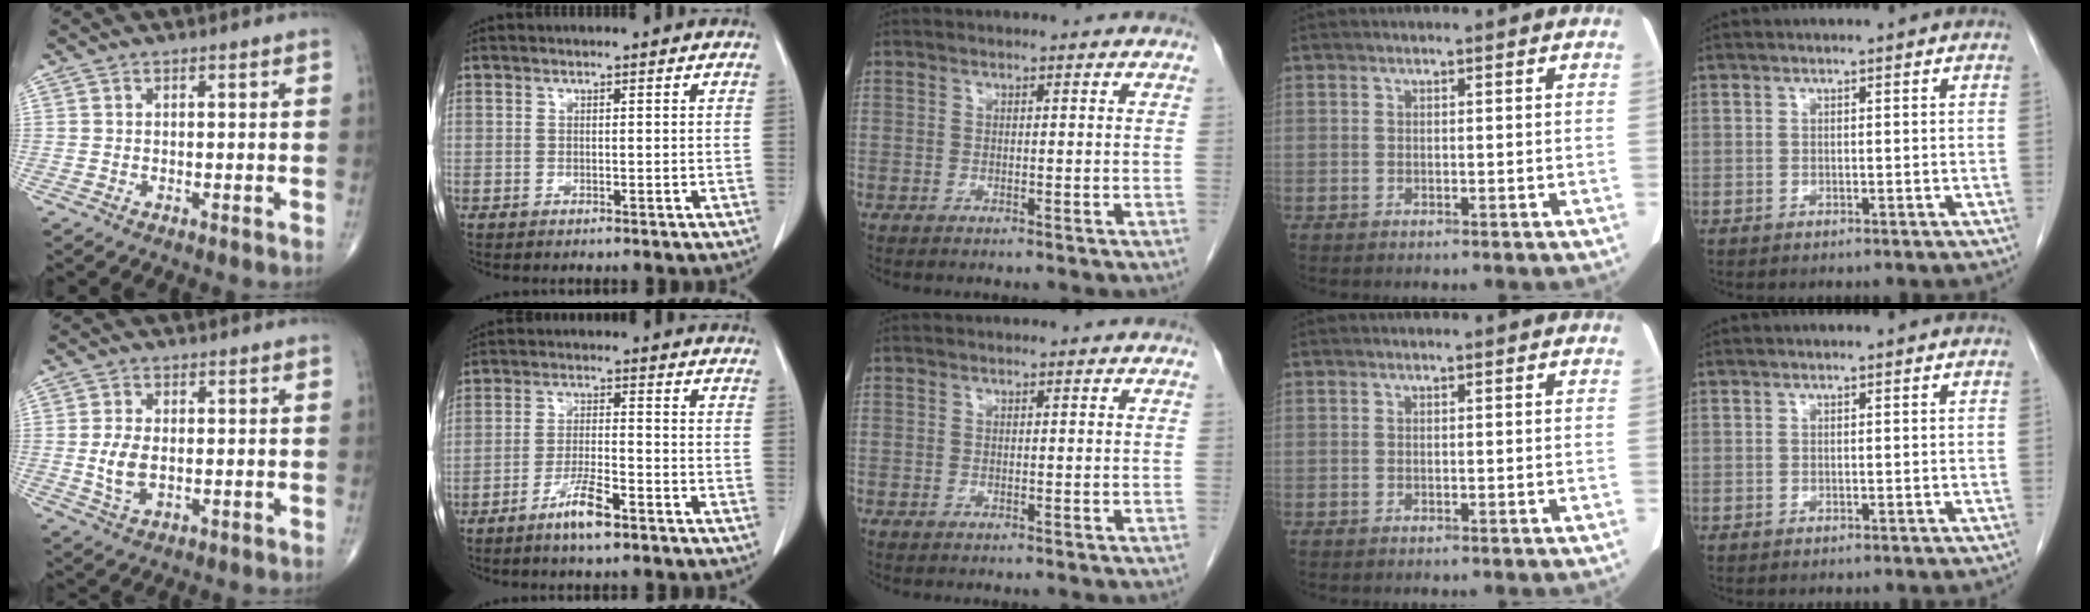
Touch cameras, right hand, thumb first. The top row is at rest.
{"thumb": {"total": 5.7, "force": [-0.3, 3.3, 4.7], "torque": [-0.096, -0.006, -0.001]}, "index": {"total": 5.9, "force": [-3.9, 0.7, 4.4], "torque": [-0.086, -0.004, -0.071]}}